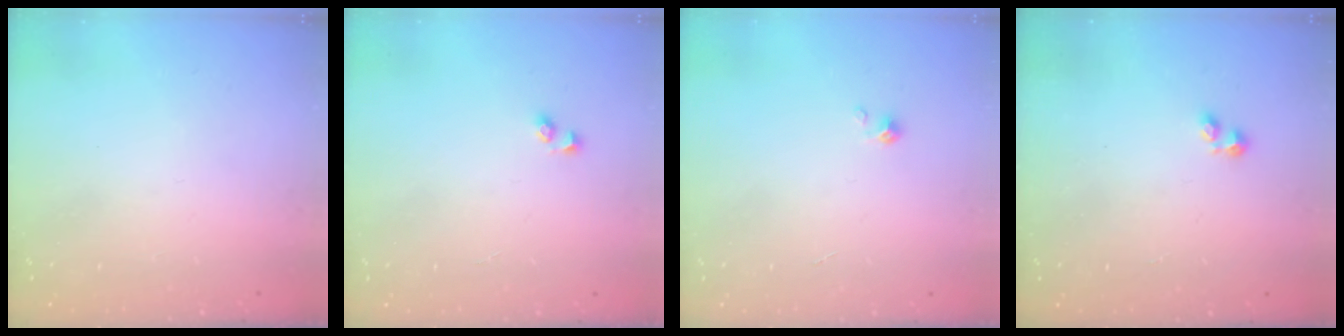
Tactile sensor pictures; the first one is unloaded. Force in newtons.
{"total": 2.1, "press": 1.7, "slide": 1.2}
{"total": 0.0}
{"total": 0.7, "press": 0.7, "slide": 0.2}